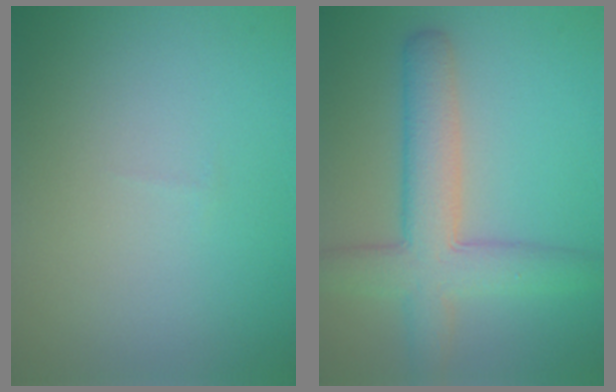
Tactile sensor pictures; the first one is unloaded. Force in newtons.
{"total": 6.4, "press": 6.4, "slide": 0.2}